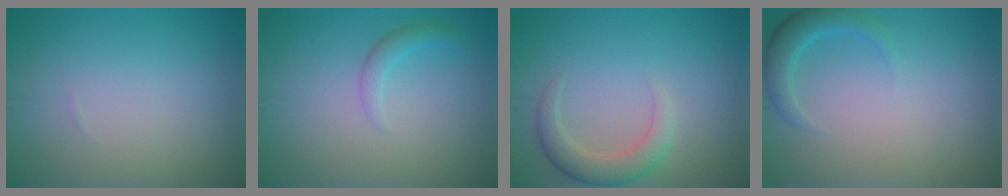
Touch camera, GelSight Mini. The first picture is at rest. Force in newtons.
{"total": 1.5, "press": 1.5, "slide": 0.0}
{"total": 3.1, "press": 3.0, "slide": 0.3}
{"total": 2.4, "press": 2.4, "slide": 0.1}